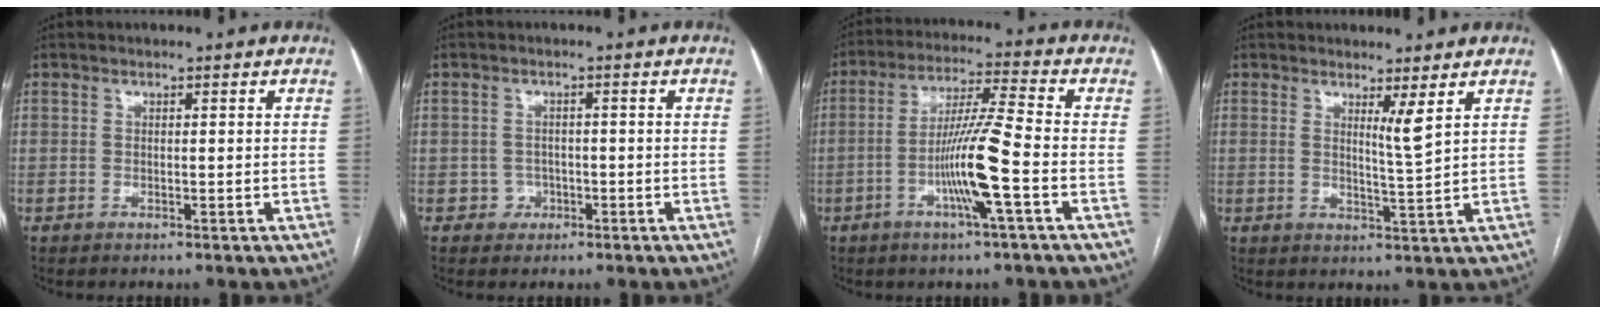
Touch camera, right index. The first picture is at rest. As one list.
[{"total": 2.1, "force": [-0.8, 2.0, 0.2], "torque": [0.007, 0.009, -0.014]}, {"total": 10.7, "force": [-3.4, -0.8, 10.1], "torque": [-0.197, -0.002, -0.066]}, {"total": 2.9, "force": [1.6, -0.7, 2.3], "torque": [-0.040, -0.017, 0.032]}]